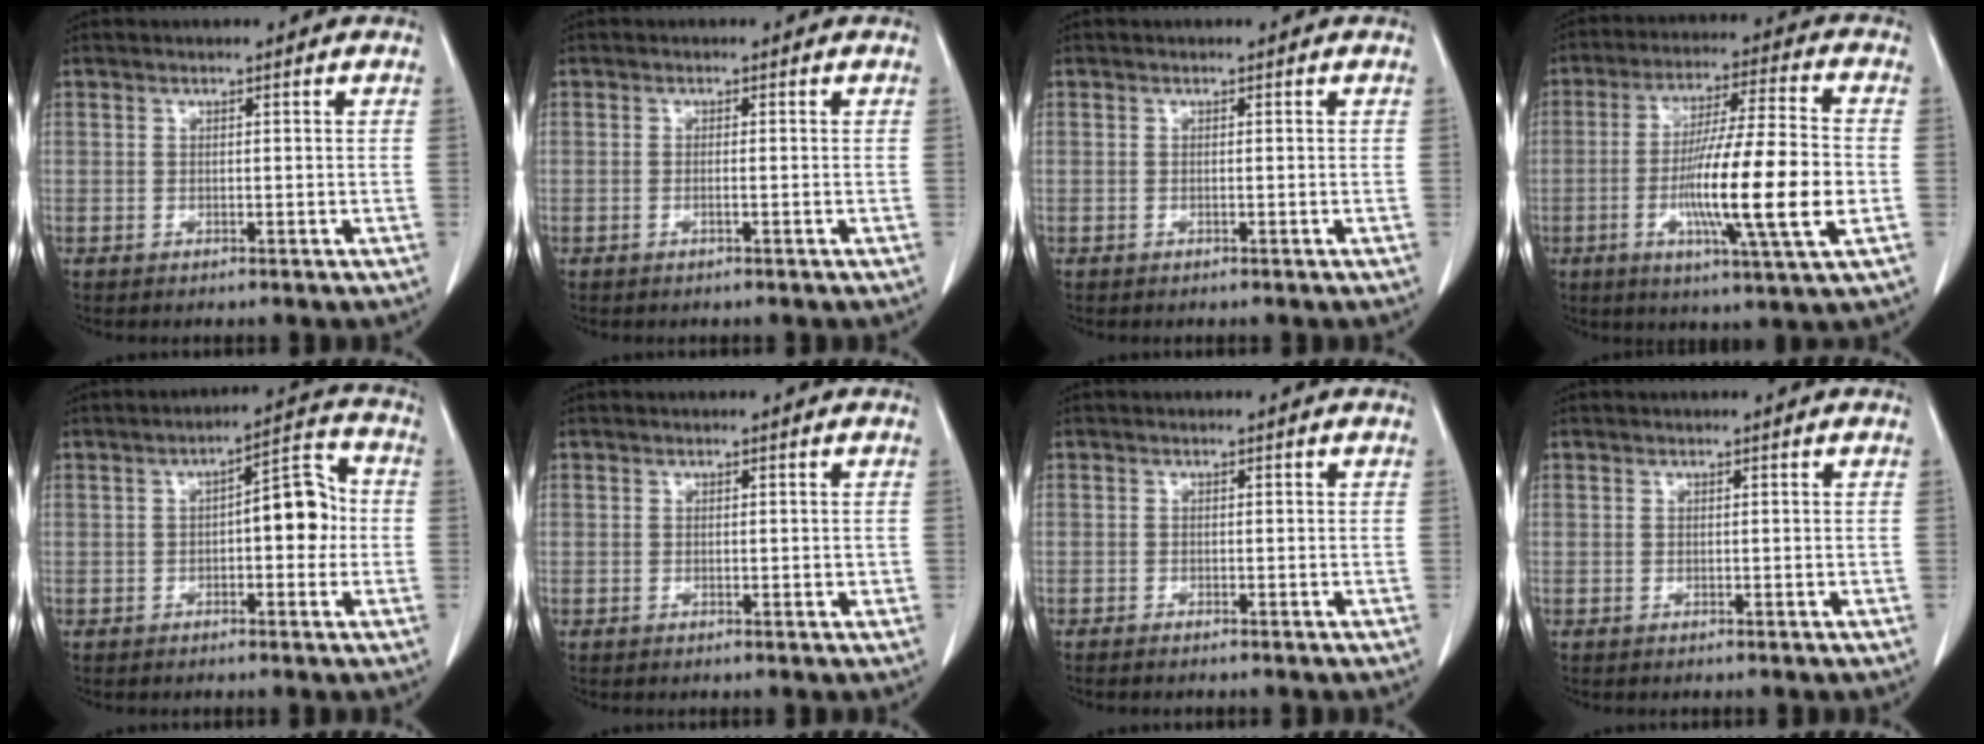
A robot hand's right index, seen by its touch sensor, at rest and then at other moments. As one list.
[{"total": 0.6, "force": [-0.2, -0.1, 0.6], "torque": [-0.006, 0.001, -0.002]}, {"total": 0.0}, {"total": 16.3, "force": [-3.2, 0.2, 16.0], "torque": [-0.274, -0.011, -0.059]}, {"total": 7.6, "force": [-0.4, 2.7, 7.0], "torque": [-0.094, 0.033, -0.006]}, {"total": 0.9, "force": [0.1, 0.5, 0.7], "torque": [-0.004, 0.000, 0.004]}, {"total": 1.1, "force": [-1.0, 0.1, 0.5], "torque": [-0.011, -0.002, -0.014]}, {"total": 0.0}]